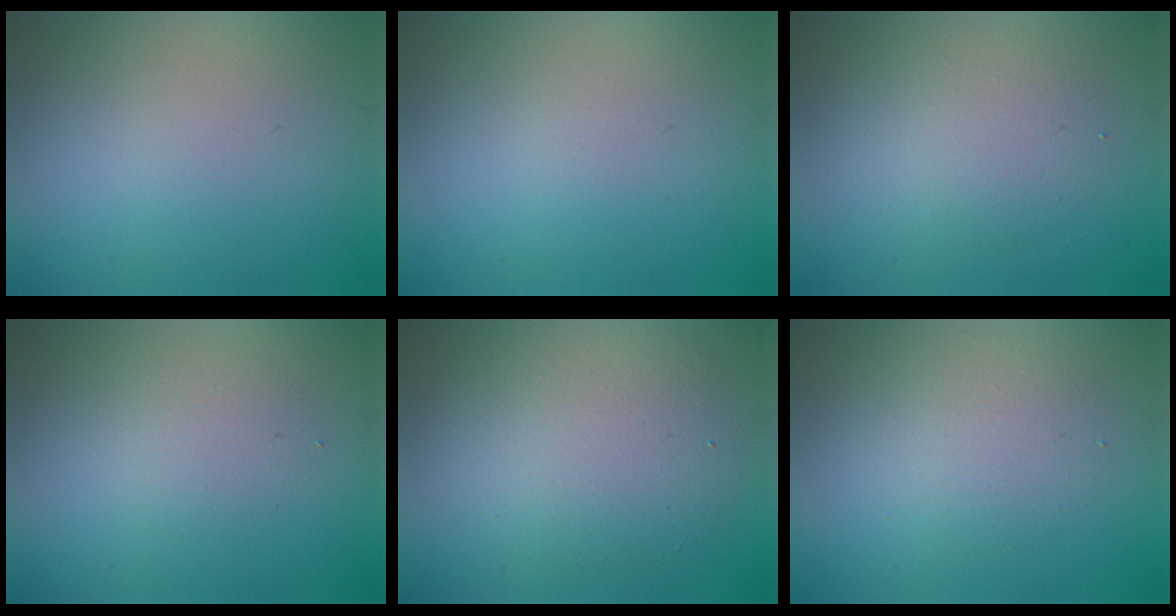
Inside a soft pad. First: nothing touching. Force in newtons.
{"total": 0.0}
{"total": 3.3, "press": 3.3, "slide": 0.2}
{"total": 1.7, "press": 1.7, "slide": 0.2}
{"total": 5.7, "press": 5.7, "slide": 0.3}
{"total": 3.0, "press": 3.0, "slide": 0.2}